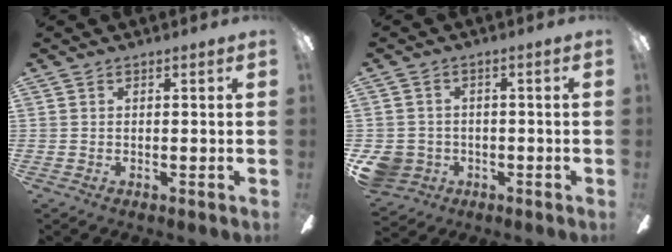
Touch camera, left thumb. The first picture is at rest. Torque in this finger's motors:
{"motor_torque": [-0.13, 0.19, -0.28, 0.27, 0.01]}